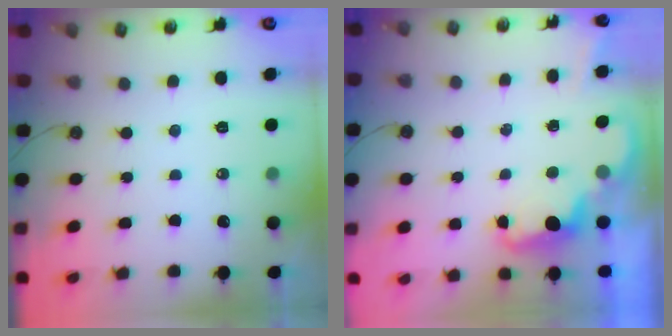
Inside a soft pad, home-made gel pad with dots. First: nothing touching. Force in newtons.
{"total": 2.1, "press": 2.0, "slide": 0.6}